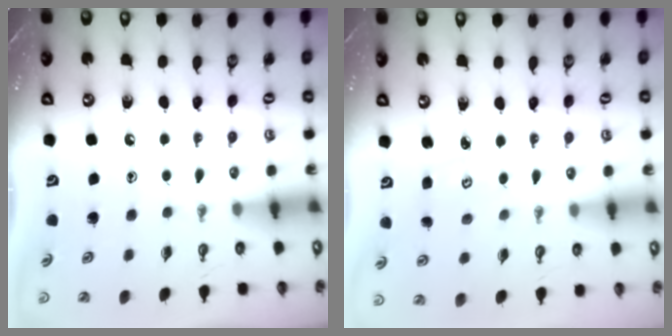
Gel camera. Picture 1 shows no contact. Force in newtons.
{"total": 2.8, "press": 2.8, "slide": 0.2}